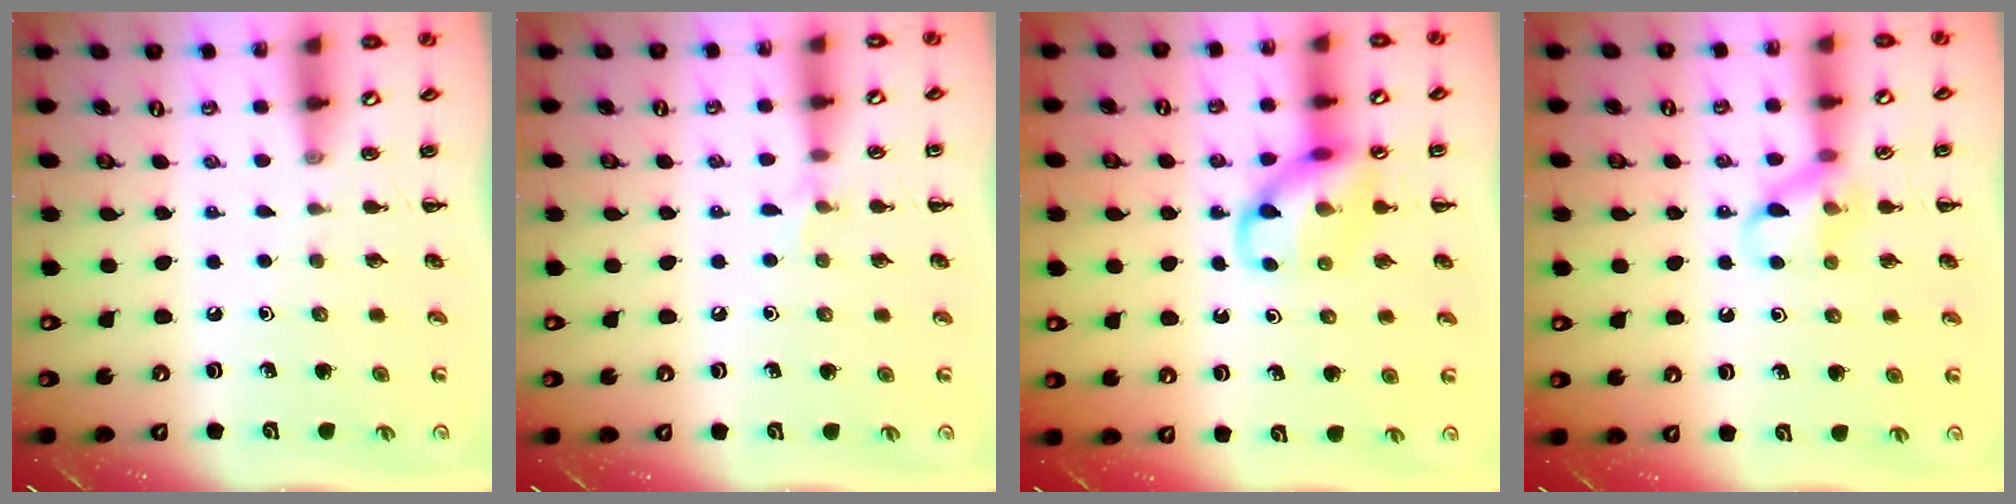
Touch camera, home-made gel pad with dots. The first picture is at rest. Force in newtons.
{"total": 4.3, "press": 4.1, "slide": 1.5}
{"total": 11.3, "press": 11.2, "slide": 1.6}
{"total": 9.5, "press": 9.4, "slide": 0.8}